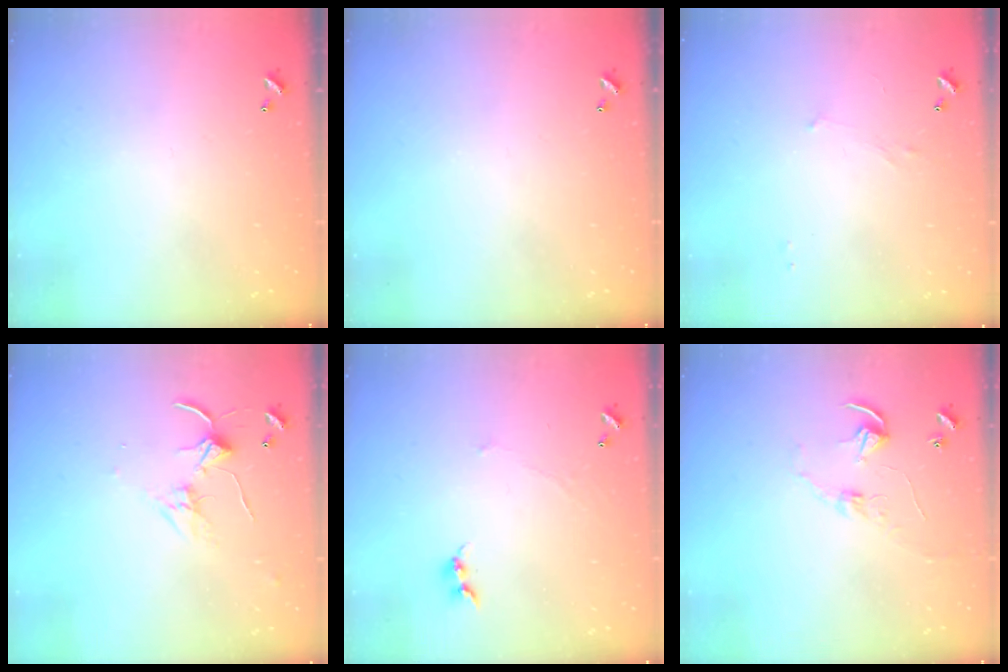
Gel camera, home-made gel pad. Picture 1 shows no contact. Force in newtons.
{"total": 0.0}
{"total": 3.0, "press": 2.9, "slide": 0.4}
{"total": 2.7, "press": 2.7, "slide": 0.4}
{"total": 1.2, "press": 1.1, "slide": 0.5}
{"total": 5.9, "press": 5.9, "slide": 0.5}